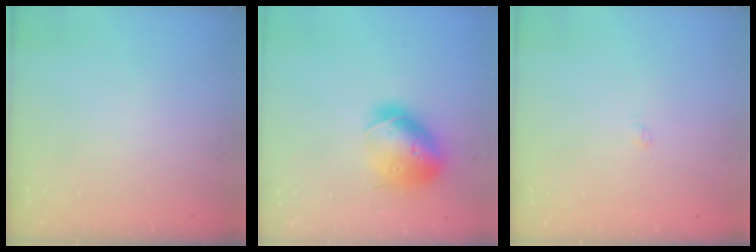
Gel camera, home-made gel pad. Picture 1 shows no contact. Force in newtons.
{"total": 19.7, "press": 19.5, "slide": 2.9}
{"total": 2.2, "press": 2.2, "slide": 0.2}